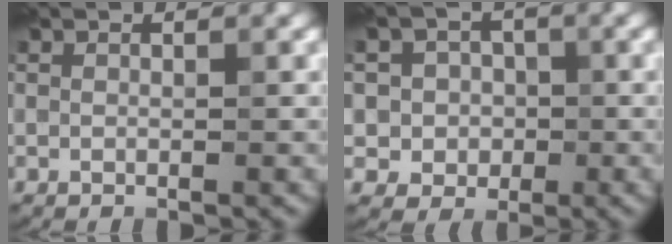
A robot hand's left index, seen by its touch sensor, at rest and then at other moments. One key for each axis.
{"total": 4.3, "fx": 0.2, "fy": 4.1, "fz": 1.2, "tx": -0.006, "ty": 0.014, "tz": -0.011}